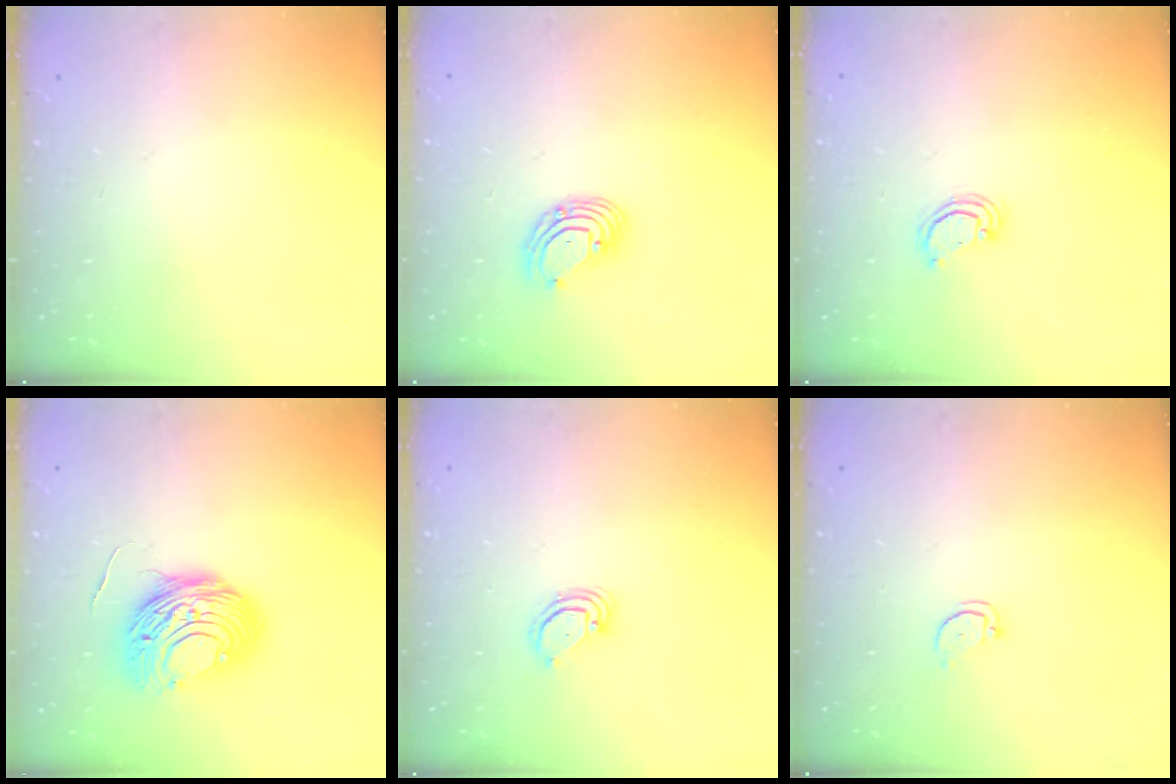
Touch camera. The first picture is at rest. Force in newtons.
{"total": 5.6, "press": 5.6, "slide": 0.5}
{"total": 2.0, "press": 2.0, "slide": 0.2}
{"total": 12.0, "press": 12.0, "slide": 0.9}
{"total": 2.8, "press": 2.8, "slide": 0.3}
{"total": 2.0, "press": 2.0, "slide": 0.2}